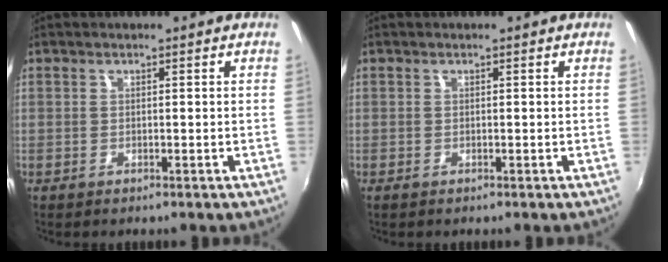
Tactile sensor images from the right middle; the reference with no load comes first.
{"total": 0.0}